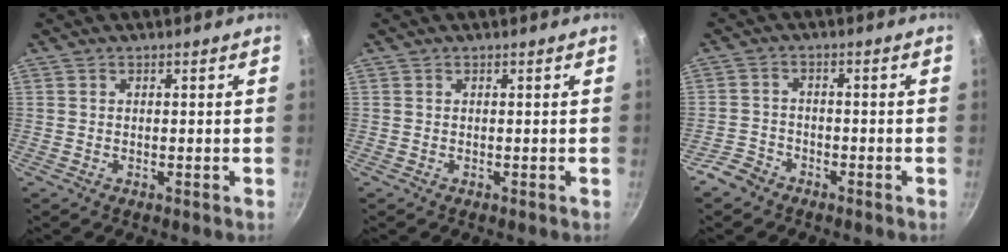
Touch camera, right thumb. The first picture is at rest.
{"total": 0.0}
{"total": 3.6, "force": [-2.8, 2.1, 0.5], "torque": [-0.003, 0.014, -0.059]}